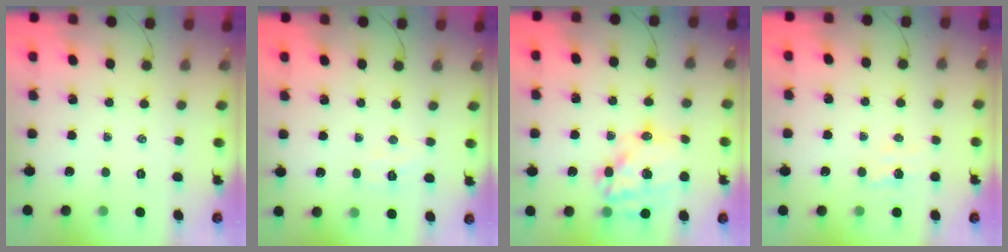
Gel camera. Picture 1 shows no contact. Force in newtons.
{"total": 4.4, "press": 4.3, "slide": 0.8}
{"total": 18.2, "press": 17.8, "slide": 3.8}
{"total": 4.2, "press": 4.0, "slide": 1.3}